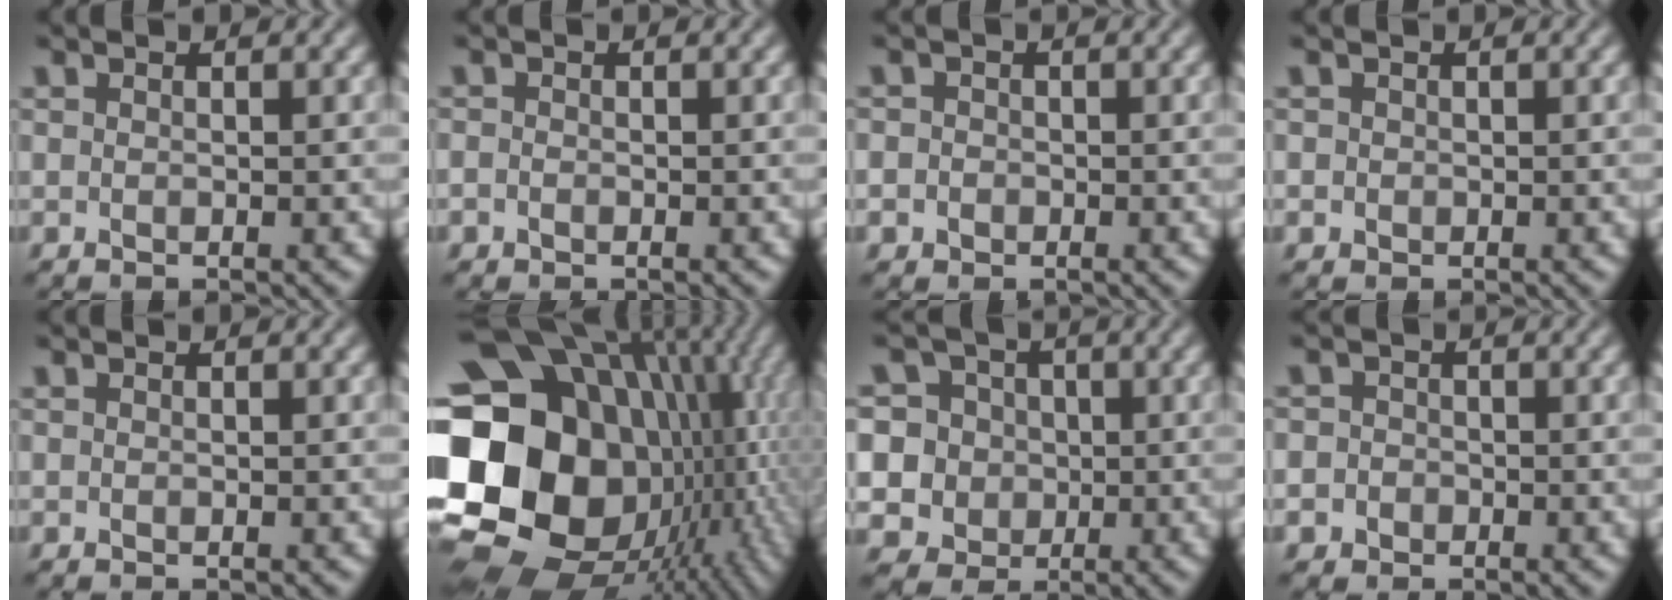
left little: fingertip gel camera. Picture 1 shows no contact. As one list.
[{"total": 0.7, "force": [-0.3, 0.6, 0.3], "torque": [-0.003, -0.004, -0.006]}, {"total": 1.6, "force": [-0.1, 1.5, 0.5], "torque": [0.011, 0.004, -0.014]}, {"total": 0.6, "force": [0.0, 0.6, 0.1], "torque": [0.004, -0.002, -0.002]}, {"total": 0.0}, {"total": 23.2, "force": [-0.2, 18.6, 13.9], "torque": [-0.276, 0.002, -0.012]}, {"total": 8.3, "force": [1.4, 7.7, 2.7], "torque": [-0.059, 0.030, 0.002]}, {"total": 2.4, "force": [-0.5, 2.3, 0.6], "torque": [0.015, 0.013, -0.032]}]